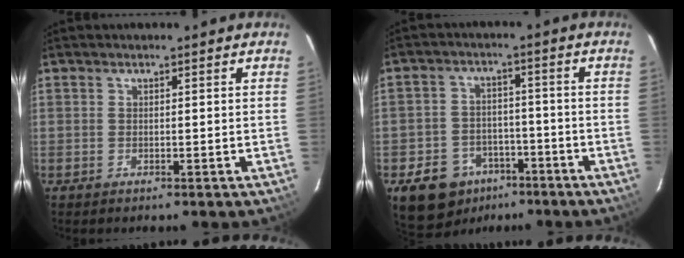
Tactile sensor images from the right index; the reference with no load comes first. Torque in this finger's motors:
{"motor_torque": [0.74, -0.76, 0.28, 0.03]}